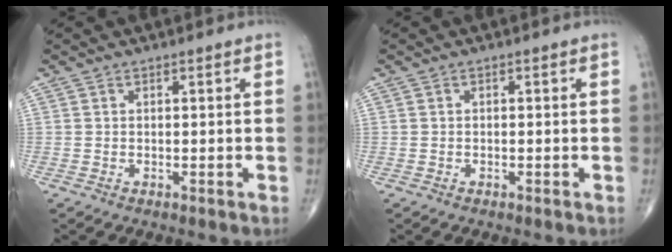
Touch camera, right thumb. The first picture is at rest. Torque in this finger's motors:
{"motor_torque": [0.07, 0.00, -0.03, 0.00, 0.02]}